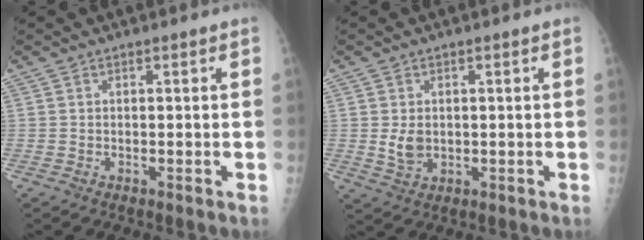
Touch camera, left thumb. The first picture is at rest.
{"total": 3.8, "force": [0.1, 2.8, 2.5], "torque": [-0.037, -0.007, 0.010]}